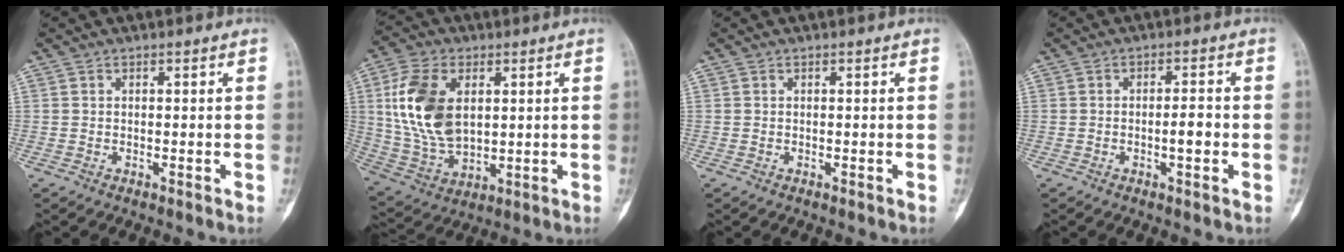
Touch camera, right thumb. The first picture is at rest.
{"total": 16.0, "force": [3.5, 9.7, 12.2], "torque": [-0.237, -0.009, 0.077]}
{"total": 0.0}
{"total": 3.7, "force": [-0.8, 1.1, 3.5], "torque": [-0.053, 0.006, -0.013]}